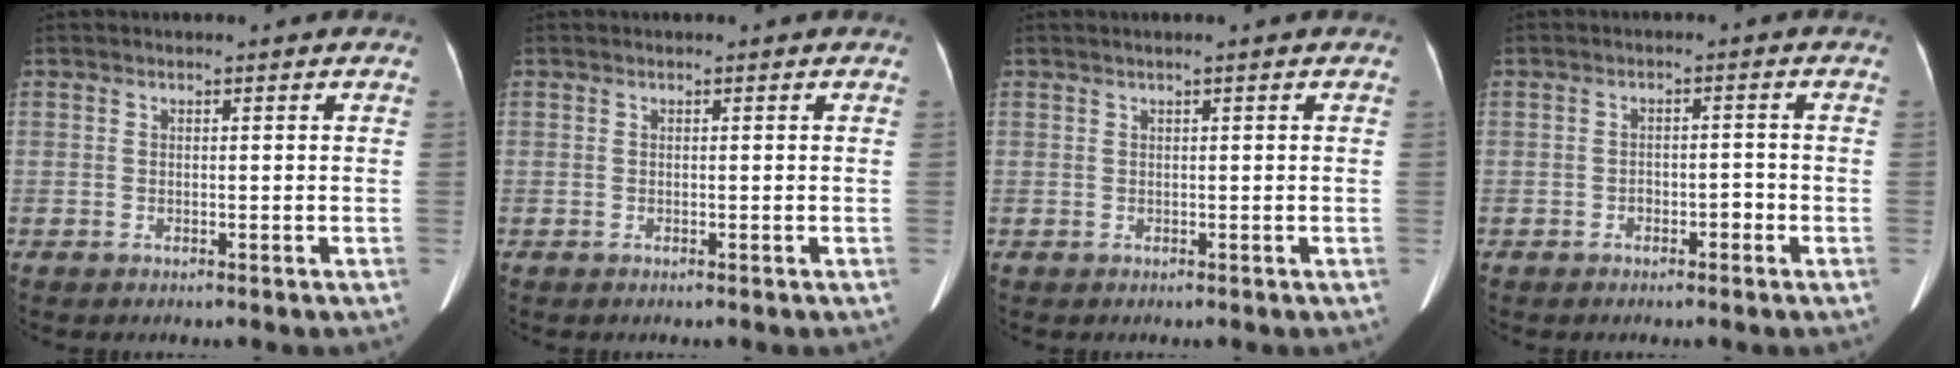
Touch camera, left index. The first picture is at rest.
{"total": 0.0}
{"total": 0.8, "force": [0.4, -0.2, 0.7], "torque": [-0.020, 0.005, 0.011]}
{"total": 2.0, "force": [-1.2, 1.0, 1.2], "torque": [-0.020, 0.007, -0.018]}